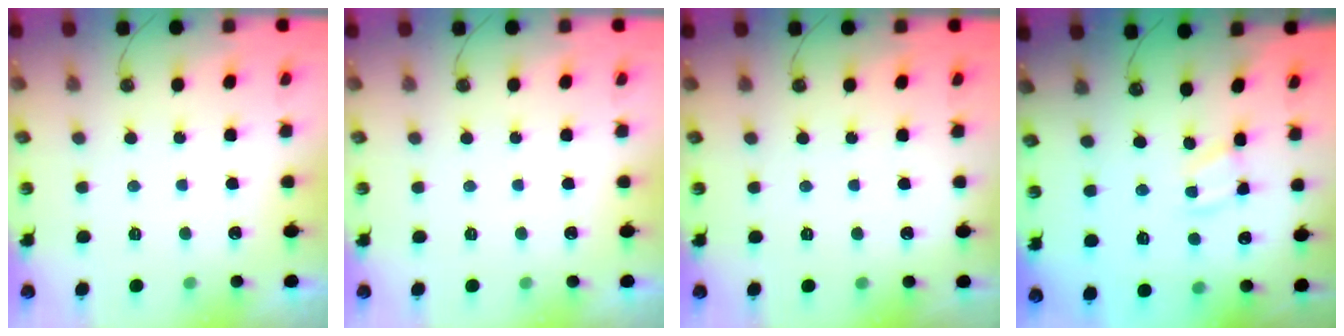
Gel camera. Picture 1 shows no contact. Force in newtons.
{"total": 0.0}
{"total": 1.2, "press": 1.1, "slide": 0.3}
{"total": 2.4, "press": 2.4, "slide": 0.2}